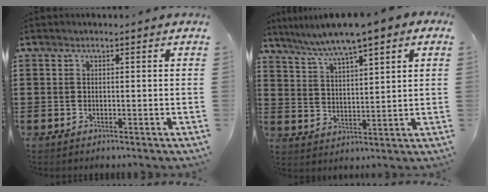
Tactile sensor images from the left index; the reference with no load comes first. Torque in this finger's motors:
{"motor_torque": [1.66, -0.48, 0.51, 0.21]}